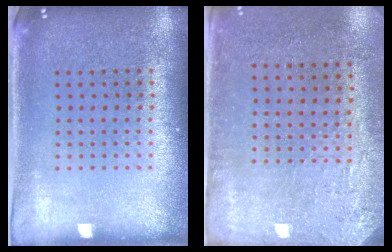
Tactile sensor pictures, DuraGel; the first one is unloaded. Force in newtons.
{"total": 2.8, "press": 2.3, "slide": 1.6}